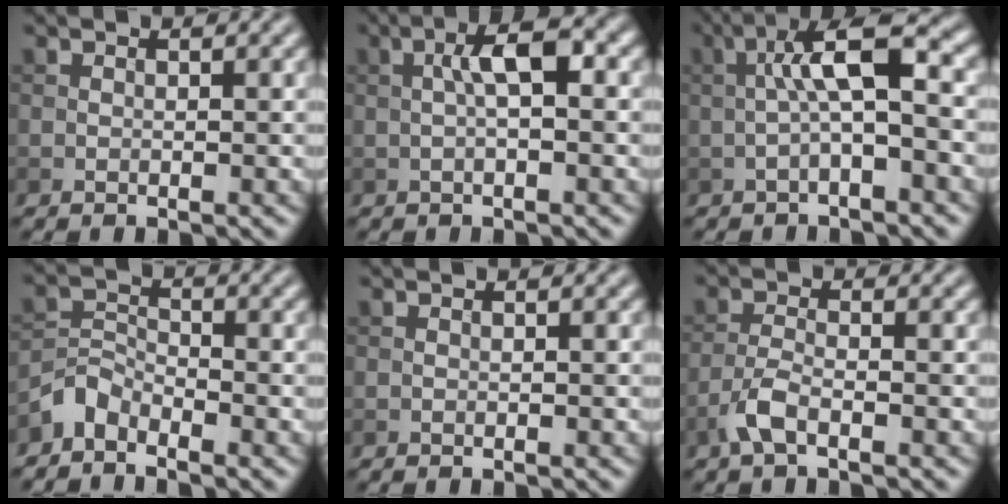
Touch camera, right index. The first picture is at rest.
{"total": 3.8, "force": [0.4, 0.9, 3.6], "torque": [-0.067, 0.012, 0.003]}
{"total": 6.1, "force": [0.0, 1.5, 5.9], "torque": [-0.106, 0.025, -0.010]}
{"total": 2.7, "force": [-2.4, 1.1, 0.7], "torque": [-0.015, 0.007, -0.058]}
{"total": 0.0}
{"total": 2.6, "force": [-1.6, 0.8, 1.9], "torque": [-0.048, 0.002, -0.039]}